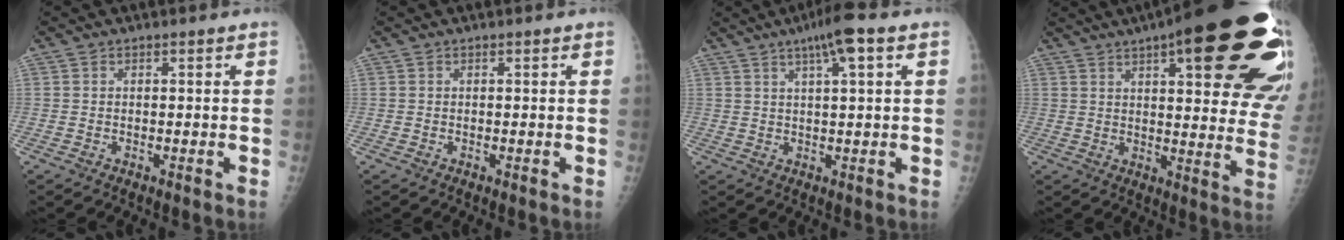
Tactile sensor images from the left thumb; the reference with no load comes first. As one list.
[{"total": 0.0}, {"total": 8.8, "force": [4.6, 1.6, 7.4], "torque": [-0.119, 0.003, 0.070]}, {"total": 32.2, "force": [15.9, 9.3, 26.5], "torque": [-0.230, -0.014, 0.212]}]